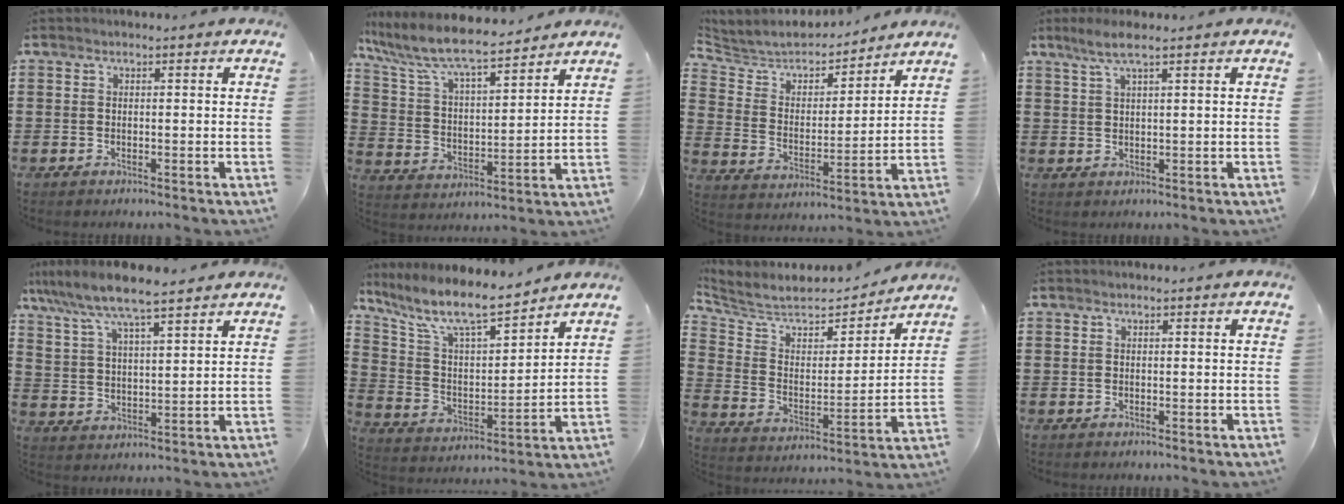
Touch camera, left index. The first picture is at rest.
{"total": 8.9, "force": [7.7, 1.4, 4.1], "torque": [-0.112, -0.040, 0.132]}
{"total": 5.4, "force": [5.1, 1.5, 0.9], "torque": [-0.052, -0.039, 0.083]}
{"total": 3.9, "force": [2.5, 0.4, 3.0], "torque": [-0.063, 0.002, 0.045]}
{"total": 7.5, "force": [6.5, 0.8, 3.5], "torque": [-0.091, -0.028, 0.115]}
{"total": 9.7, "force": [8.1, 1.8, 5.0], "torque": [-0.131, -0.046, 0.138]}
{"total": 6.3, "force": [5.6, 1.9, 2.2], "torque": [-0.076, -0.040, 0.092]}
{"total": 0.0}